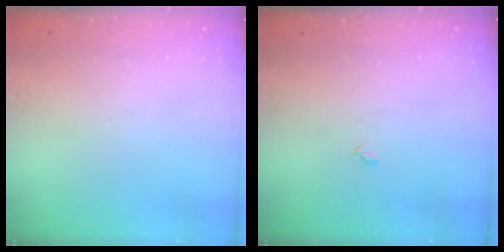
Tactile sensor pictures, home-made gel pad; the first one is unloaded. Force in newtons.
{"total": 3.1, "press": 3.1, "slide": 0.4}